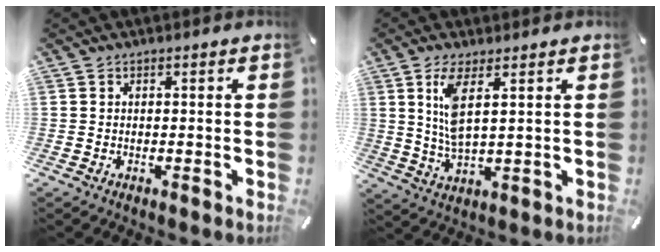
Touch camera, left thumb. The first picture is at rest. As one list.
[{"total": 7.7, "force": [3.0, 2.4, 6.7], "torque": [-0.144, -0.008, 0.048]}]